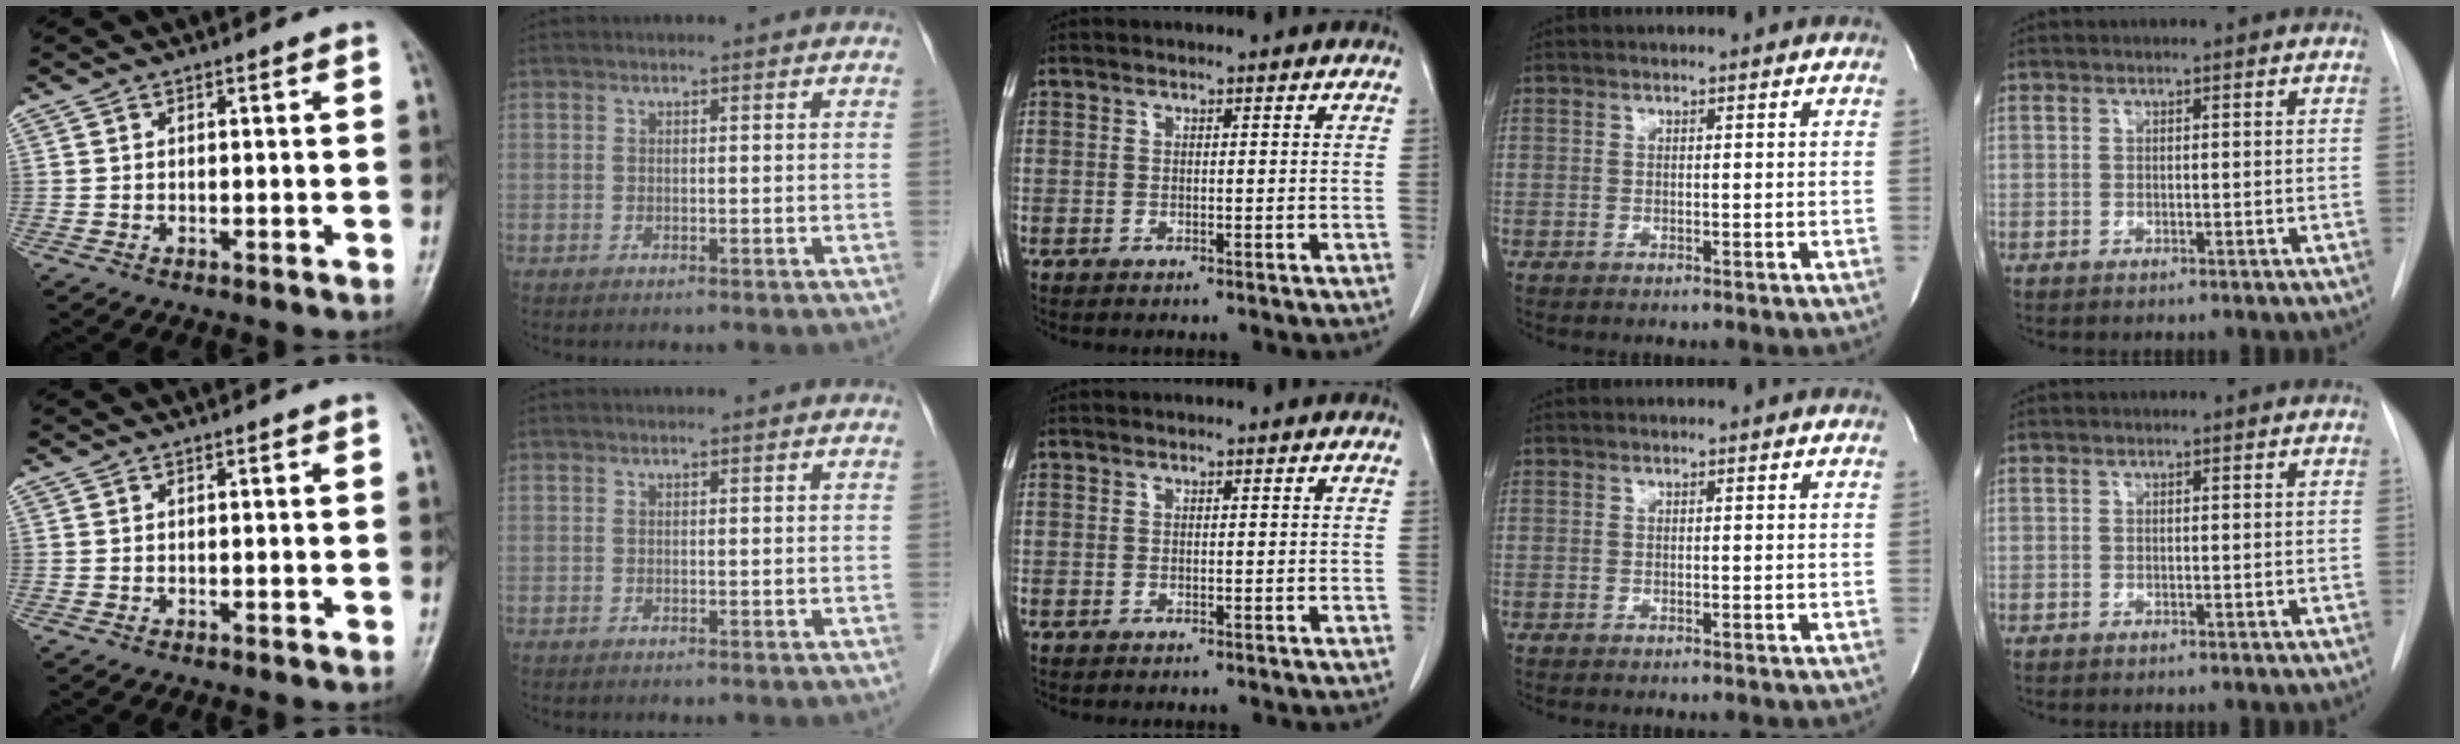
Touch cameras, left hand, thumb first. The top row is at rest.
{}